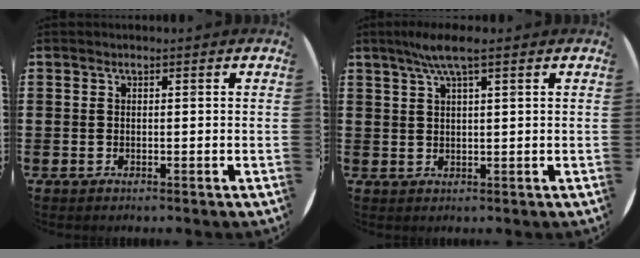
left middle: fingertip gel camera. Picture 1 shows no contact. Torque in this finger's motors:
{"motor_torque": [0.59, -0.46, 0.16, 0.05]}